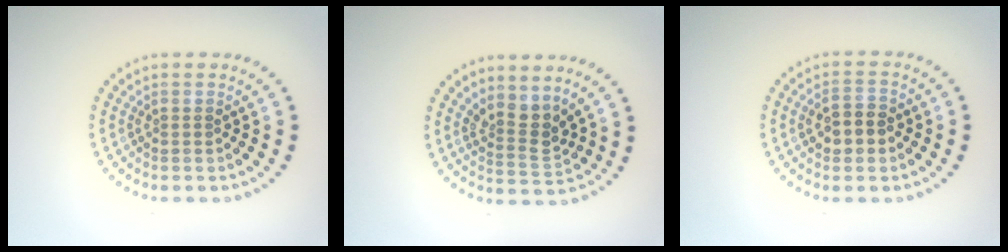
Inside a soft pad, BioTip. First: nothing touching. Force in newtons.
{"total": 2.7, "press": 2.0, "slide": 1.8}
{"total": 2.9, "press": 2.9, "slide": 0.3}